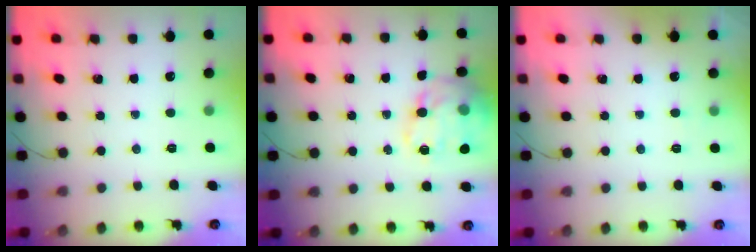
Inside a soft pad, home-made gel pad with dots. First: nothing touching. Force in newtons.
{"total": 16.0, "press": 15.8, "slide": 2.2}
{"total": 1.8, "press": 1.3, "slide": 1.1}